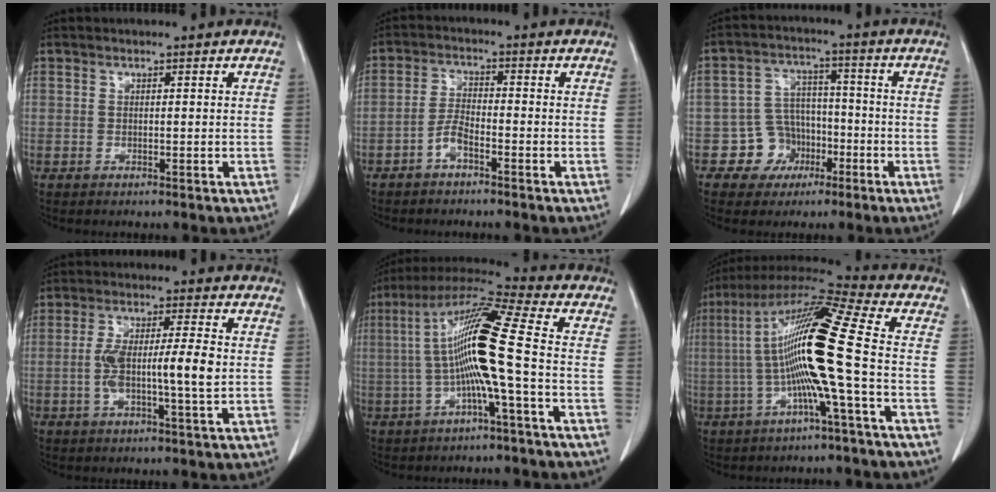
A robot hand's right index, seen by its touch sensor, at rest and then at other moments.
{"total": 3.2, "force": [-2.2, 0.9, 2.3], "torque": [-0.046, 0.008, -0.044]}
{"total": 6.7, "force": [-3.0, 6.0, 0.8], "torque": [-0.001, 0.018, -0.042]}
{"total": 9.2, "force": [-0.6, 1.0, 9.1], "torque": [-0.169, 0.011, -0.013]}
{"total": 13.5, "force": [-1.0, -0.7, 13.5], "torque": [-0.257, 0.023, -0.028]}
{"total": 16.6, "force": [-1.5, -0.7, 16.5], "torque": [-0.312, 0.017, -0.043]}